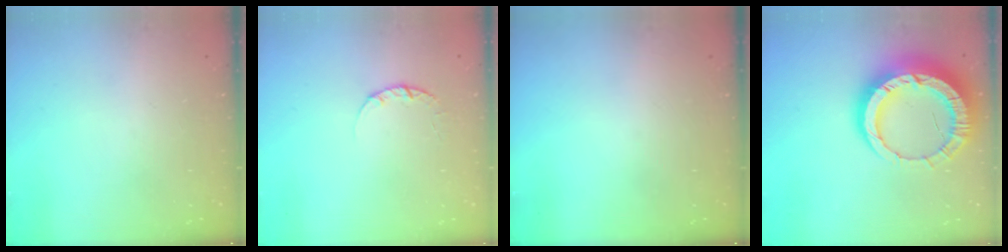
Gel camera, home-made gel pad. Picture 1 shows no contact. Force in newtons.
{"total": 2.4, "press": 2.3, "slide": 0.3}
{"total": 0.0}
{"total": 18.8, "press": 18.7, "slide": 1.8}